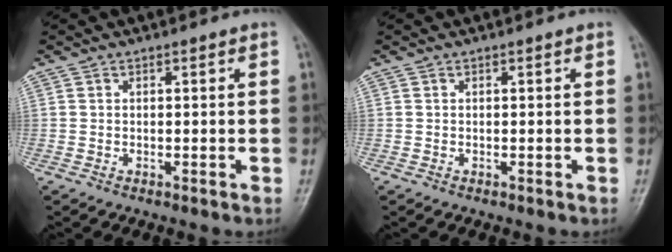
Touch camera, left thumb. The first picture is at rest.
{"total": 0.0}